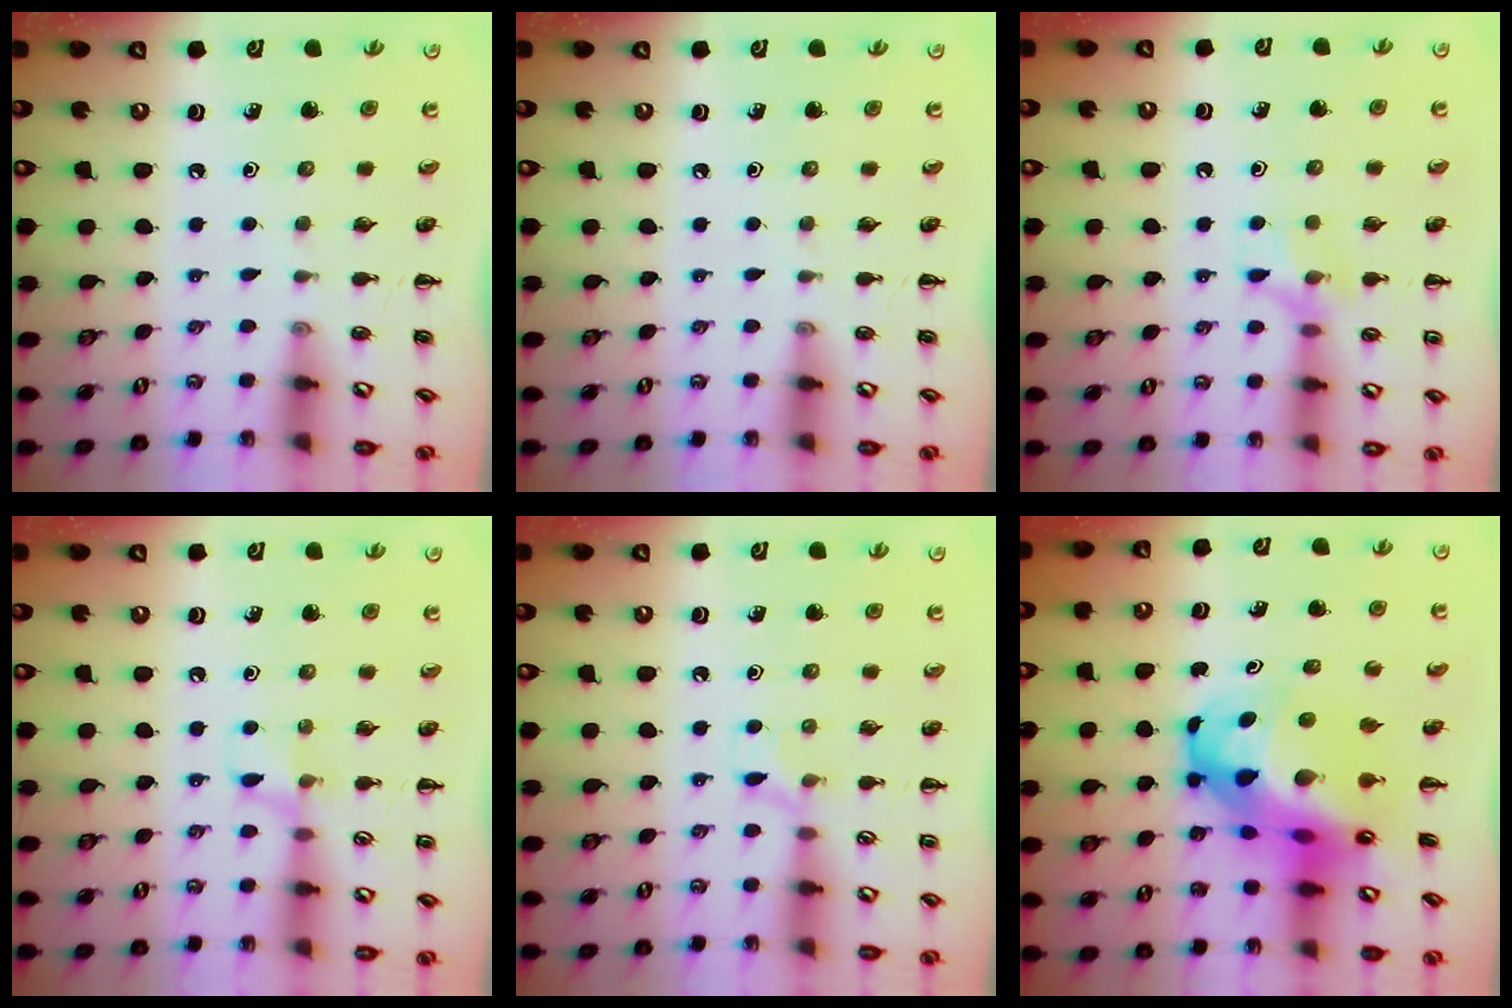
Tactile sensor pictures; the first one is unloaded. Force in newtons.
{"total": 0.0}
{"total": 8.1, "press": 8.0, "slide": 1.2}
{"total": 6.8, "press": 6.6, "slide": 1.6}
{"total": 6.7, "press": 6.3, "slide": 2.3}
{"total": 17.0, "press": 16.4, "slide": 4.5}